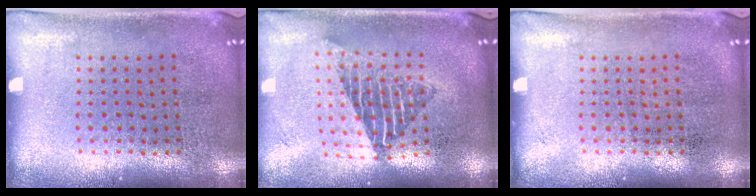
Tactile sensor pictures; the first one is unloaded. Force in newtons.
{"total": 1.6, "press": 1.3, "slide": 0.9}
{"total": 0.0}